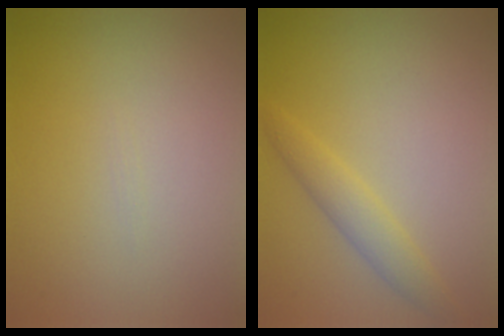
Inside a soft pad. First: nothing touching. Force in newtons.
{"total": 2.2, "press": 2.2, "slide": 0.1}